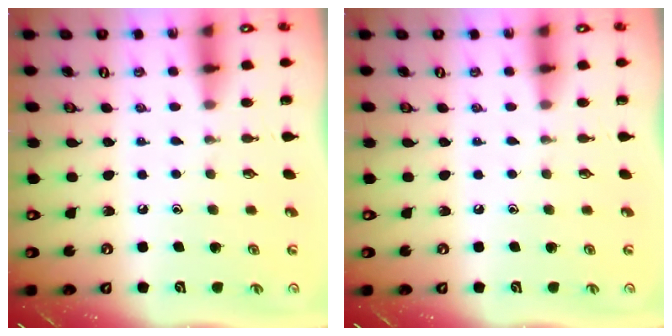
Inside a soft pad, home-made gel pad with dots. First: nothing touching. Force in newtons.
{"total": 0.0}